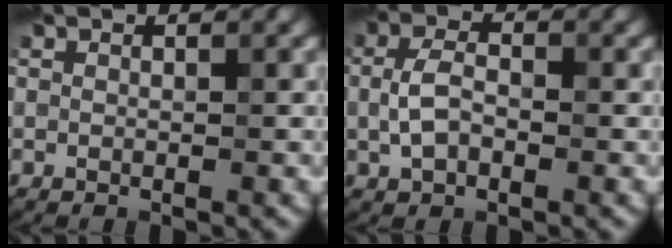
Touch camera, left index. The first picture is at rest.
{"total": 2.8, "force": [-0.4, 1.5, 2.3], "torque": [-0.055, 0.010, -0.012]}